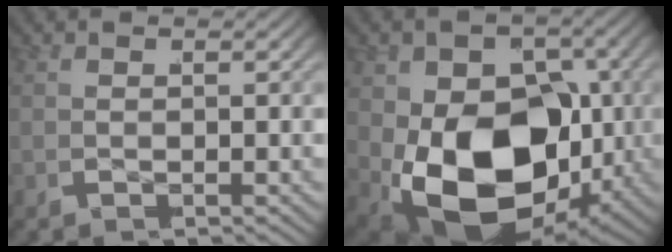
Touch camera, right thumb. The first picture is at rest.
{"total": 19.6, "force": [-2.4, 12.9, 14.6], "torque": [-0.295, -0.074, -0.003]}